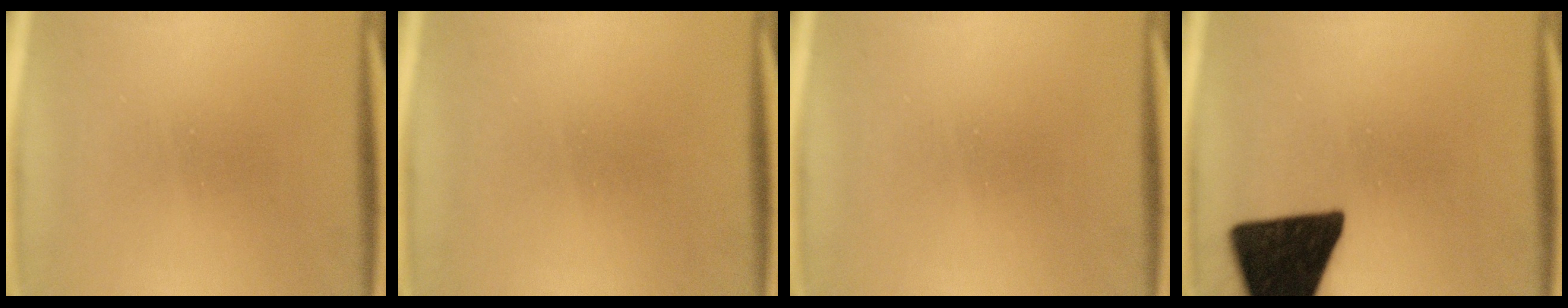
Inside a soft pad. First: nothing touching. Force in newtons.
{"total": 1.6}
{"total": 0.0}
{"total": 18.6}